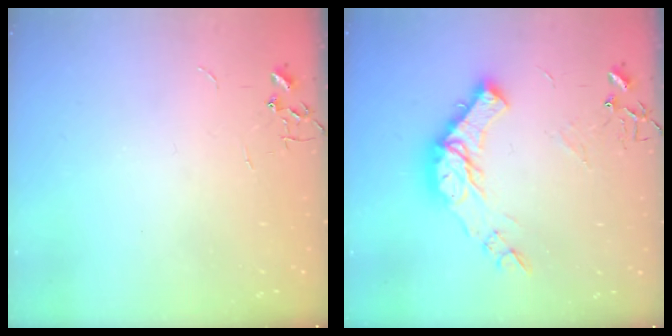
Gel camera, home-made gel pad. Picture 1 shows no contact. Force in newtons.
{"total": 16.5, "press": 16.5, "slide": 1.5}